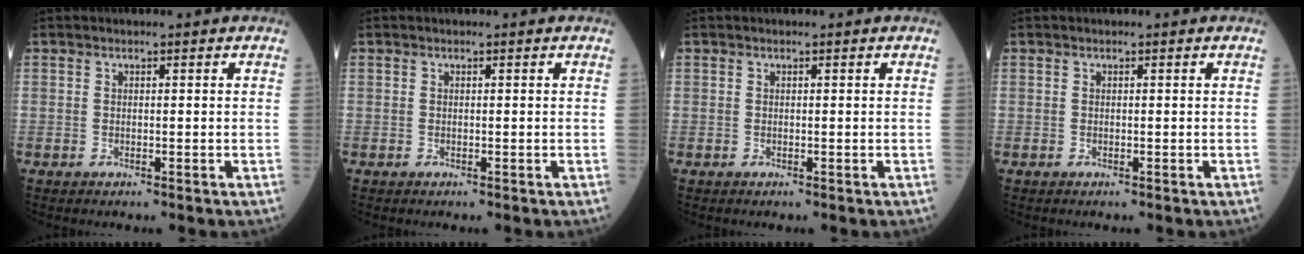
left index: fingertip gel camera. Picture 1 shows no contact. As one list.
[{"total": 0.0}, {"total": 0.0}, {"total": 0.0}]